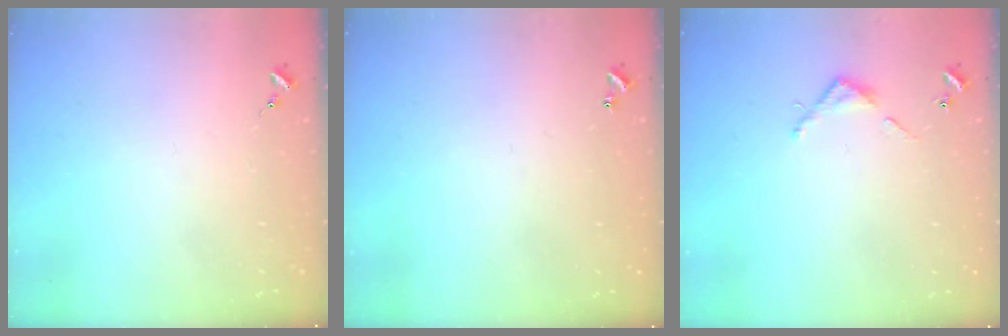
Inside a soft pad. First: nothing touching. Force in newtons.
{"total": 0.9, "press": 0.9, "slide": 0.2}
{"total": 3.7, "press": 3.7, "slide": 0.2}